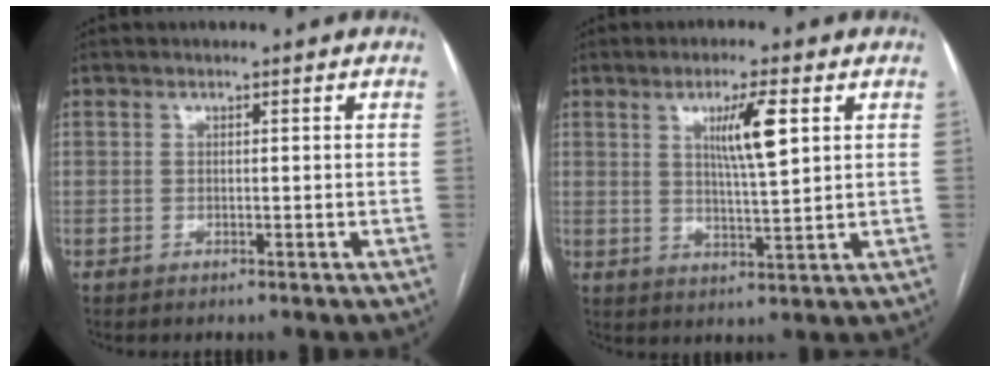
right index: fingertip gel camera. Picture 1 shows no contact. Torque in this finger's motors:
{"motor_torque": [0.70, 0.63, 0.52, 0.11]}